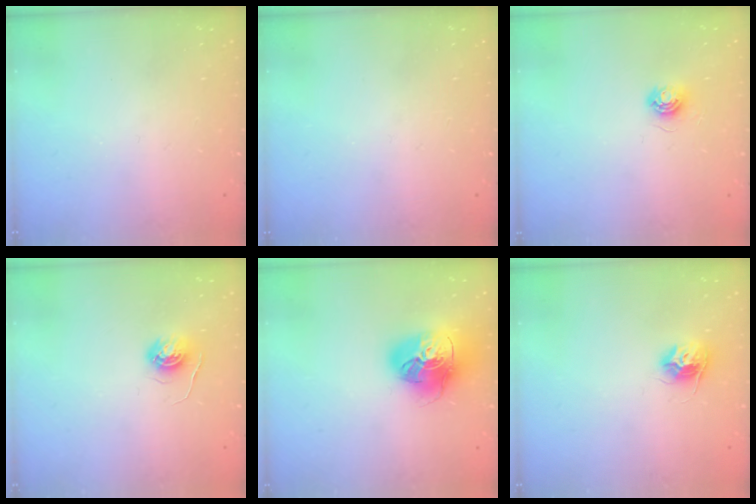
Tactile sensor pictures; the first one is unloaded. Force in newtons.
{"total": 0.0}
{"total": 5.6, "press": 5.6, "slide": 0.3}
{"total": 4.6, "press": 4.6, "slide": 0.4}
{"total": 19.5, "press": 19.4, "slide": 2.2}
{"total": 9.3, "press": 9.3, "slide": 0.5}